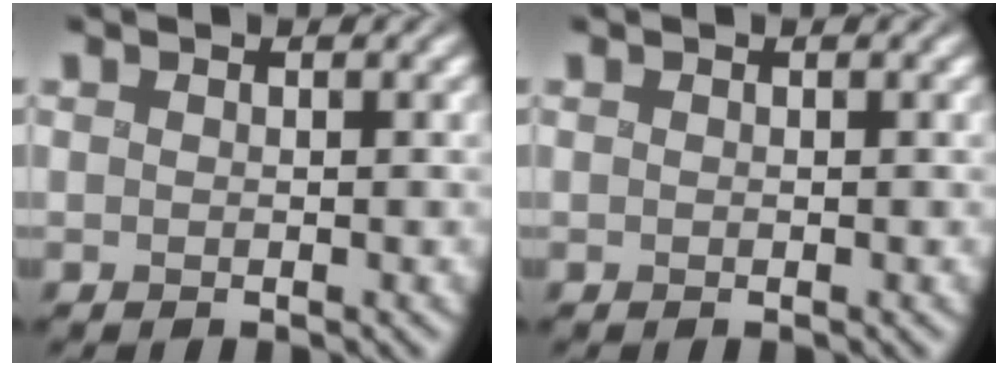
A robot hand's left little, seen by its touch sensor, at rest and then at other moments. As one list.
[{"total": 0.0}]